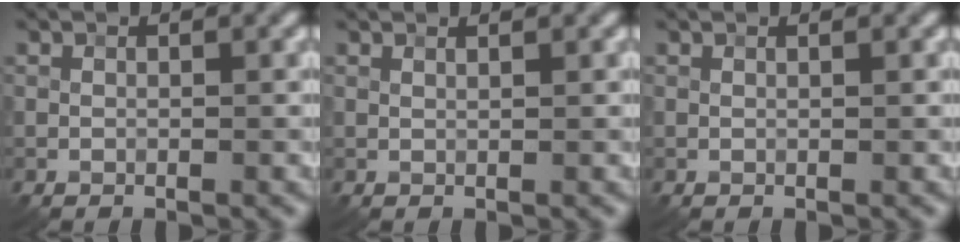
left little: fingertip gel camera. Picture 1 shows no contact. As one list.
[{"total": 1.2, "force": [0.9, 0.3, 0.7], "torque": [-0.005, -0.003, 0.005]}, {"total": 0.6, "force": [0.4, 0.1, 0.4], "torque": [-0.005, -0.001, 0.002]}]